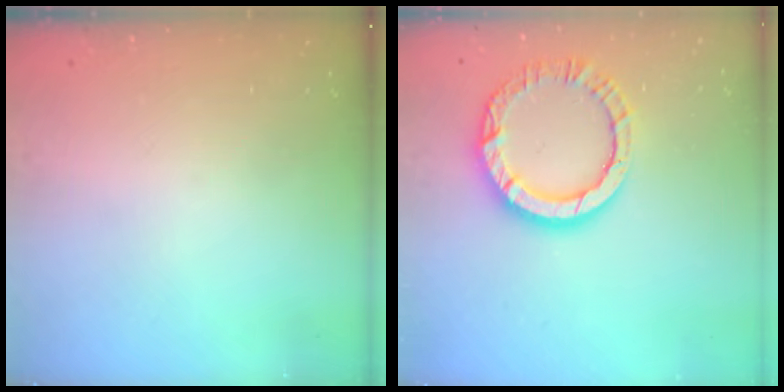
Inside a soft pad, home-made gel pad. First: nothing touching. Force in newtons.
{"total": 11.7, "press": 11.7, "slide": 1.2}